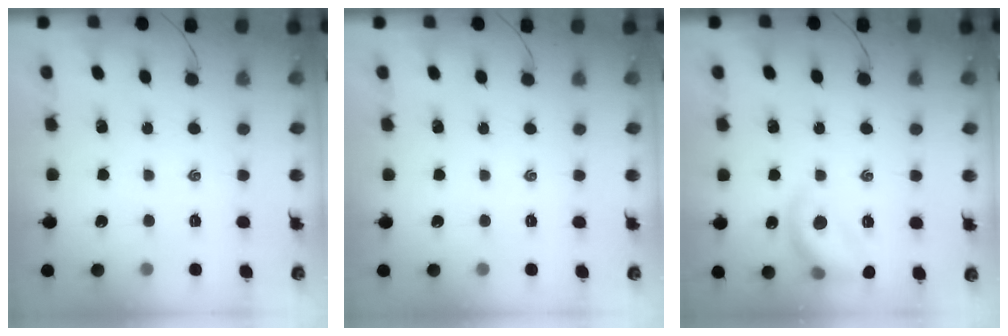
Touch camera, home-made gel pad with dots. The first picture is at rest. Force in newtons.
{"total": 0.0}
{"total": 13.8, "press": 13.7, "slide": 1.3}